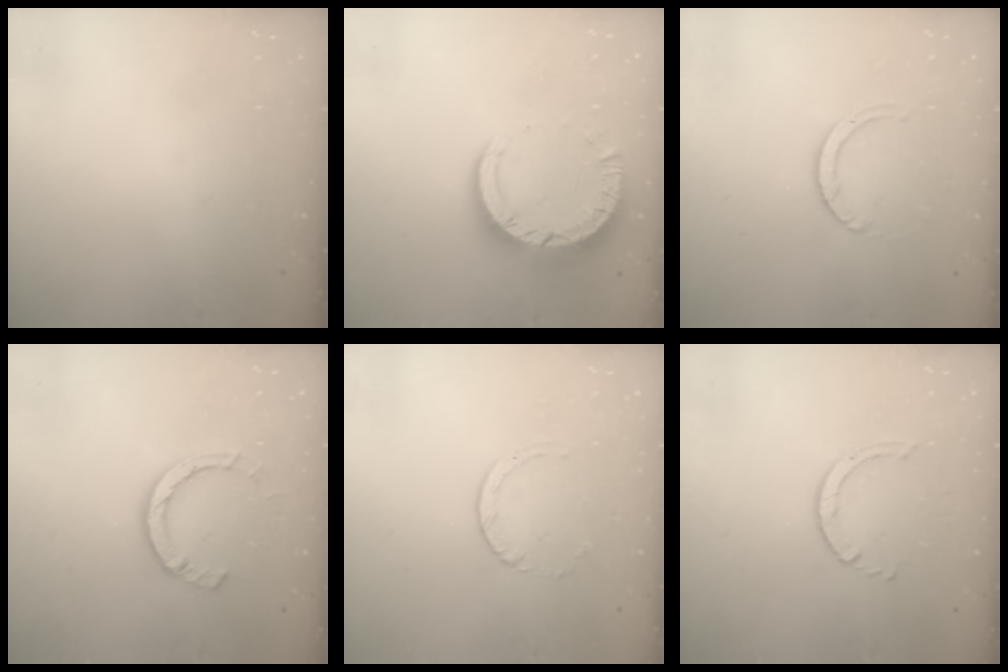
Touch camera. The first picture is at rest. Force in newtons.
{"total": 9.6, "press": 9.5, "slide": 1.1}
{"total": 3.5, "press": 3.5, "slide": 0.1}
{"total": 7.8, "press": 7.7, "slide": 1.2}
{"total": 1.0, "press": 1.0, "slide": 0.1}
{"total": 4.4, "press": 4.3, "slide": 0.4}